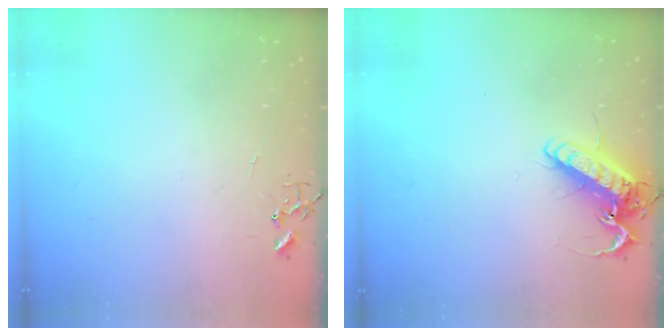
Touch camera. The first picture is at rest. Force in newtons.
{"total": 15.2, "press": 15.0, "slide": 2.4}